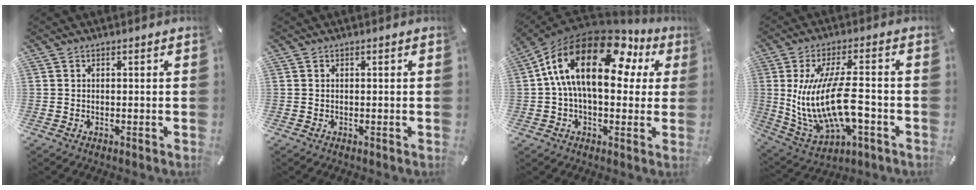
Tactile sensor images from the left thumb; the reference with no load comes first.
{"total": 0.0}
{"total": 21.6, "force": [6.3, 11.5, 17.2], "torque": [-0.325, -0.025, 0.101]}
{"total": 17.2, "force": [-1.2, 6.9, 15.8], "torque": [-0.335, -0.009, -0.020]}